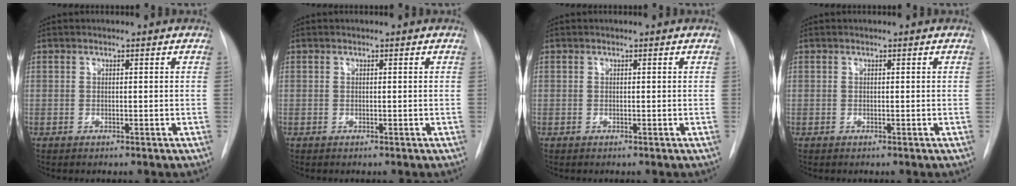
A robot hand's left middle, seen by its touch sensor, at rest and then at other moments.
{"total": 0.0}
{"total": 0.0}
{"total": 0.0}